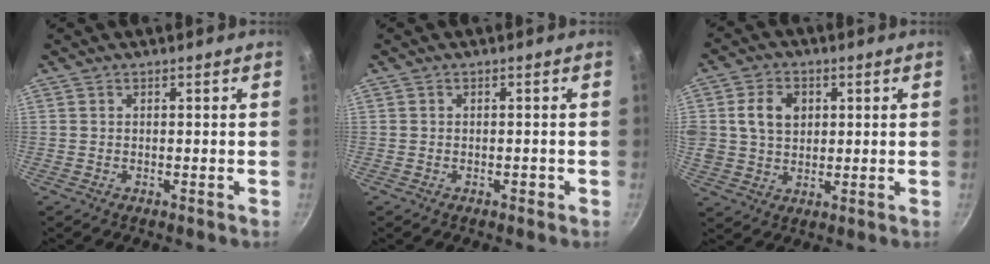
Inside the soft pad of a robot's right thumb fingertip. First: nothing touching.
{"total": 0.9, "force": [-0.5, 0.6, 0.4], "torque": [-0.001, 0.005, -0.006]}
{"total": 8.7, "force": [2.1, 6.7, 5.2], "torque": [-0.081, 0.003, 0.035]}